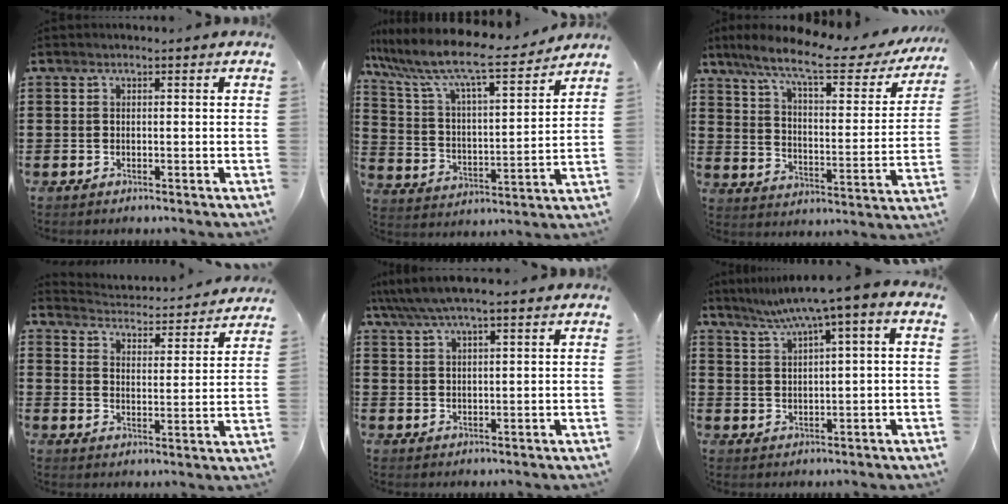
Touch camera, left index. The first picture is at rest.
{"total": 8.9, "force": [7.6, 0.9, 4.6], "torque": [-0.122, -0.053, 0.122]}
{"total": 10.1, "force": [7.7, 1.2, 6.4], "torque": [-0.145, -0.042, 0.125]}
{"total": 3.5, "force": [3.5, 0.0, -0.1], "torque": [-0.023, -0.034, 0.054]}
{"total": 4.3, "force": [3.5, 0.7, 2.5], "torque": [-0.057, -0.003, 0.062]}
{"total": 5.0, "force": [2.7, 0.0, 4.1], "torque": [-0.085, -0.009, 0.041]}